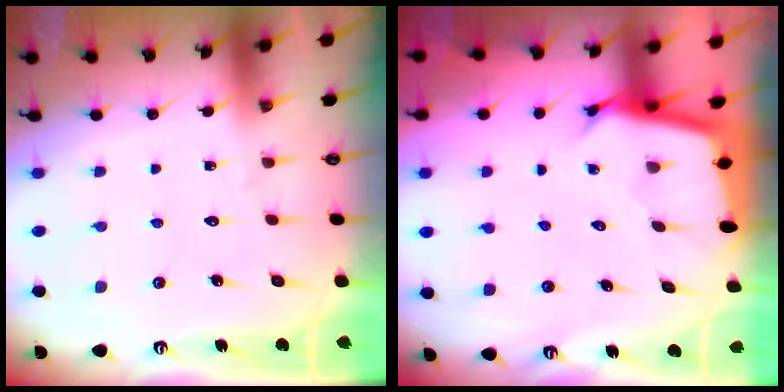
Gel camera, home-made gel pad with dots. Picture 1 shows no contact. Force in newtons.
{"total": 2.9, "press": 2.9, "slide": 0.1}